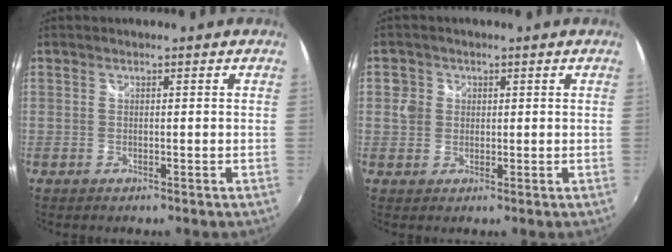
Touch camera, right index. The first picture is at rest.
{"total": 2.8, "force": [0.1, 2.7, 0.4], "torque": [-0.005, 0.008, -0.003]}